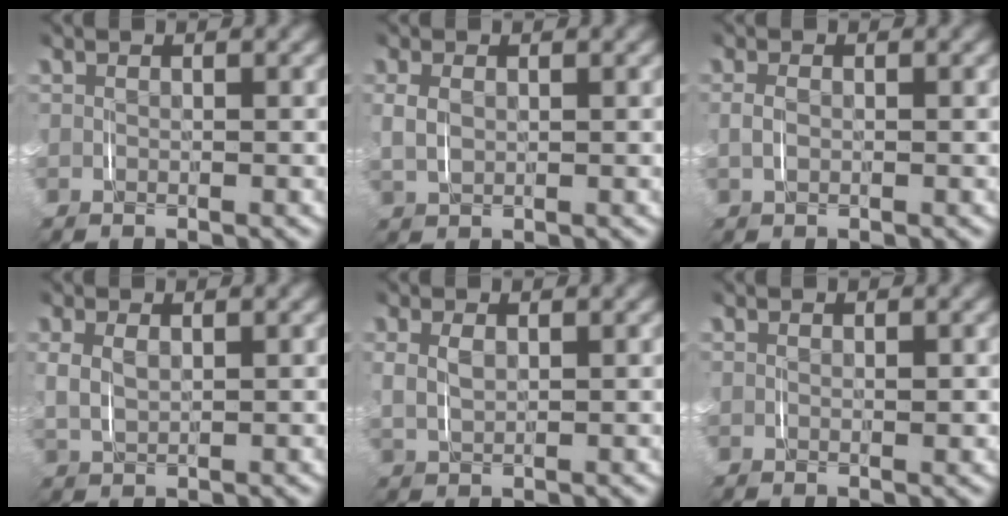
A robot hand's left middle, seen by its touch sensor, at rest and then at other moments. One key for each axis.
{"total": 1.5, "fx": 0.2, "fy": 1.0, "fz": 1.2, "tx": -0.027, "ty": -0.002, "tz": 0.010}
{"total": 0.6, "fx": -0.3, "fy": 0.0, "fz": 0.5, "tx": -0.011, "ty": -0.001, "tz": -0.002}
{"total": 1.8, "fx": 0.6, "fy": 0.9, "fz": 1.4, "tx": -0.035, "ty": -0.005, "tz": 0.019}
{"total": 1.2, "fx": 0.5, "fy": 0.3, "fz": 1.1, "tx": -0.025, "ty": -0.003, "tz": 0.016}
{"total": 0.5, "fx": 0.1, "fy": 0.2, "fz": 0.4, "tx": -0.007, "ty": -0.001, "tz": 0.003}